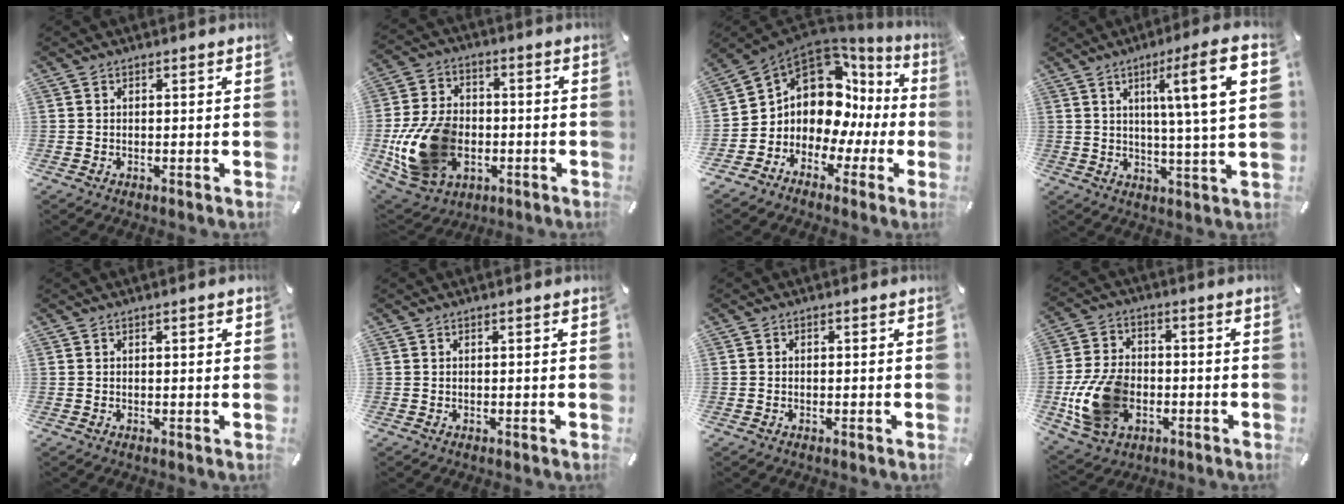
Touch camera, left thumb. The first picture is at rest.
{"total": 17.4, "force": [-3.4, 13.0, 11.1], "torque": [-0.241, 0.021, -0.057]}
{"total": 11.6, "force": [3.8, 9.2, 6.1], "torque": [-0.122, -0.059, 0.064]}
{"total": 13.8, "force": [4.6, 0.6, 13.0], "torque": [-0.211, -0.004, 0.059]}
{"total": 1.2, "force": [0.3, 0.3, 1.1], "torque": [-0.021, 0.002, 0.005]}
{"total": 0.0}
{"total": 0.6, "force": [-0.2, 0.4, 0.3], "torque": [-0.005, 0.002, -0.005]}
{"total": 14.8, "force": [-3.4, 10.8, 9.5], "torque": [-0.203, 0.013, -0.056]}